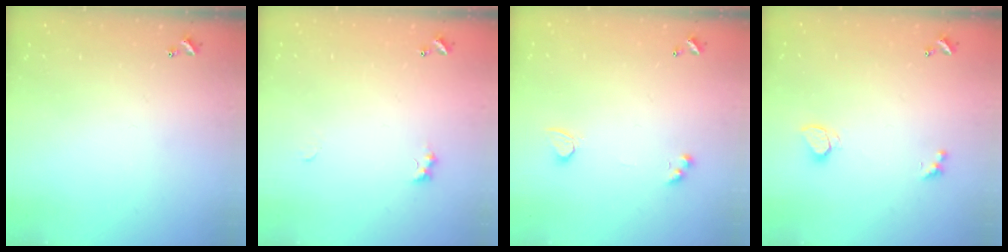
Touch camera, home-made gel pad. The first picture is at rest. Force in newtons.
{"total": 1.4, "press": 1.3, "slide": 0.5}
{"total": 3.3, "press": 2.8, "slide": 1.7}
{"total": 2.4, "press": 2.3, "slide": 0.6}